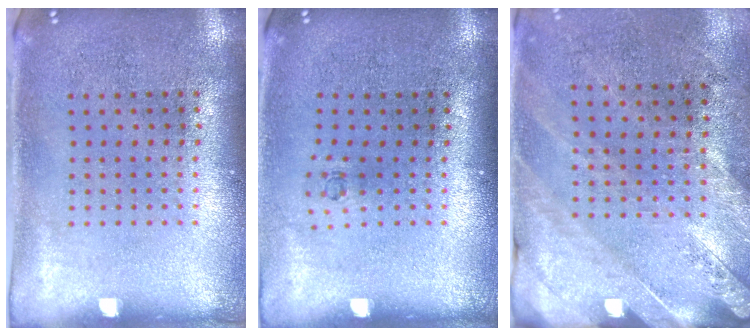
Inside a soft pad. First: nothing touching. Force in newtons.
{"total": 0.6, "press": 0.2, "slide": 0.5}
{"total": 2.5, "press": 2.2, "slide": 1.2}